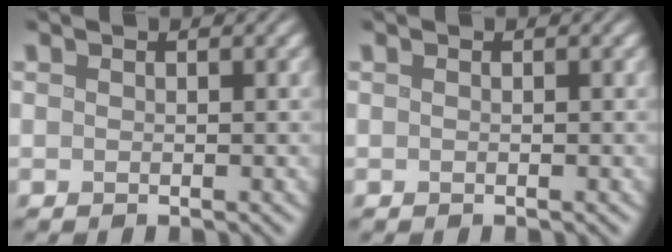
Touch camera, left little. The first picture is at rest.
{"total": 0.0}